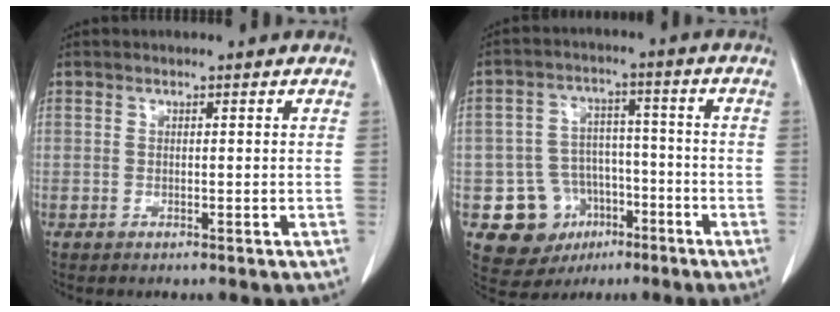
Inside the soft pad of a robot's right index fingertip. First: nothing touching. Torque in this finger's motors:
{"motor_torque": [-0.16, -0.11, -0.66, -0.11]}